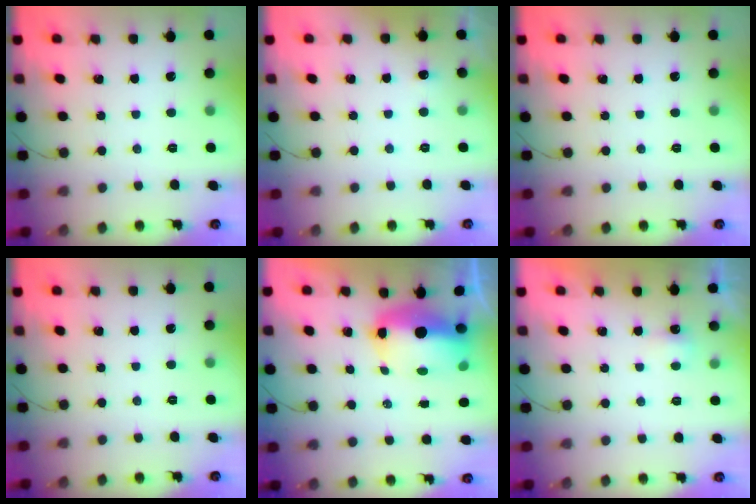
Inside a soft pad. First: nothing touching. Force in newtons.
{"total": 2.8, "press": 2.6, "slide": 1.1}
{"total": 0.0}
{"total": 0.0}
{"total": 9.9, "press": 9.7, "slide": 2.0}
{"total": 2.4, "press": 2.3, "slide": 0.5}